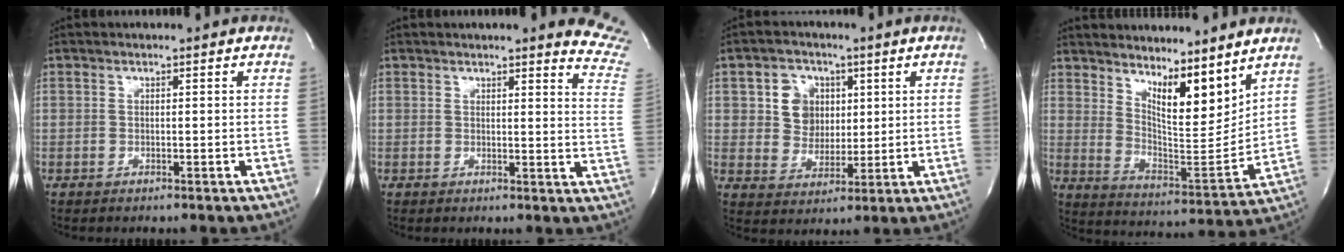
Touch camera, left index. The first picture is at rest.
{"total": 9.8, "force": [9.4, 0.3, 3.0], "torque": [-0.013, -0.077, 0.068]}
{"total": 6.9, "force": [1.9, 6.1, 2.5], "torque": [-0.048, 0.013, 0.042]}
{"total": 11.7, "force": [8.6, 2.8, 7.5], "torque": [-0.128, -0.013, 0.156]}